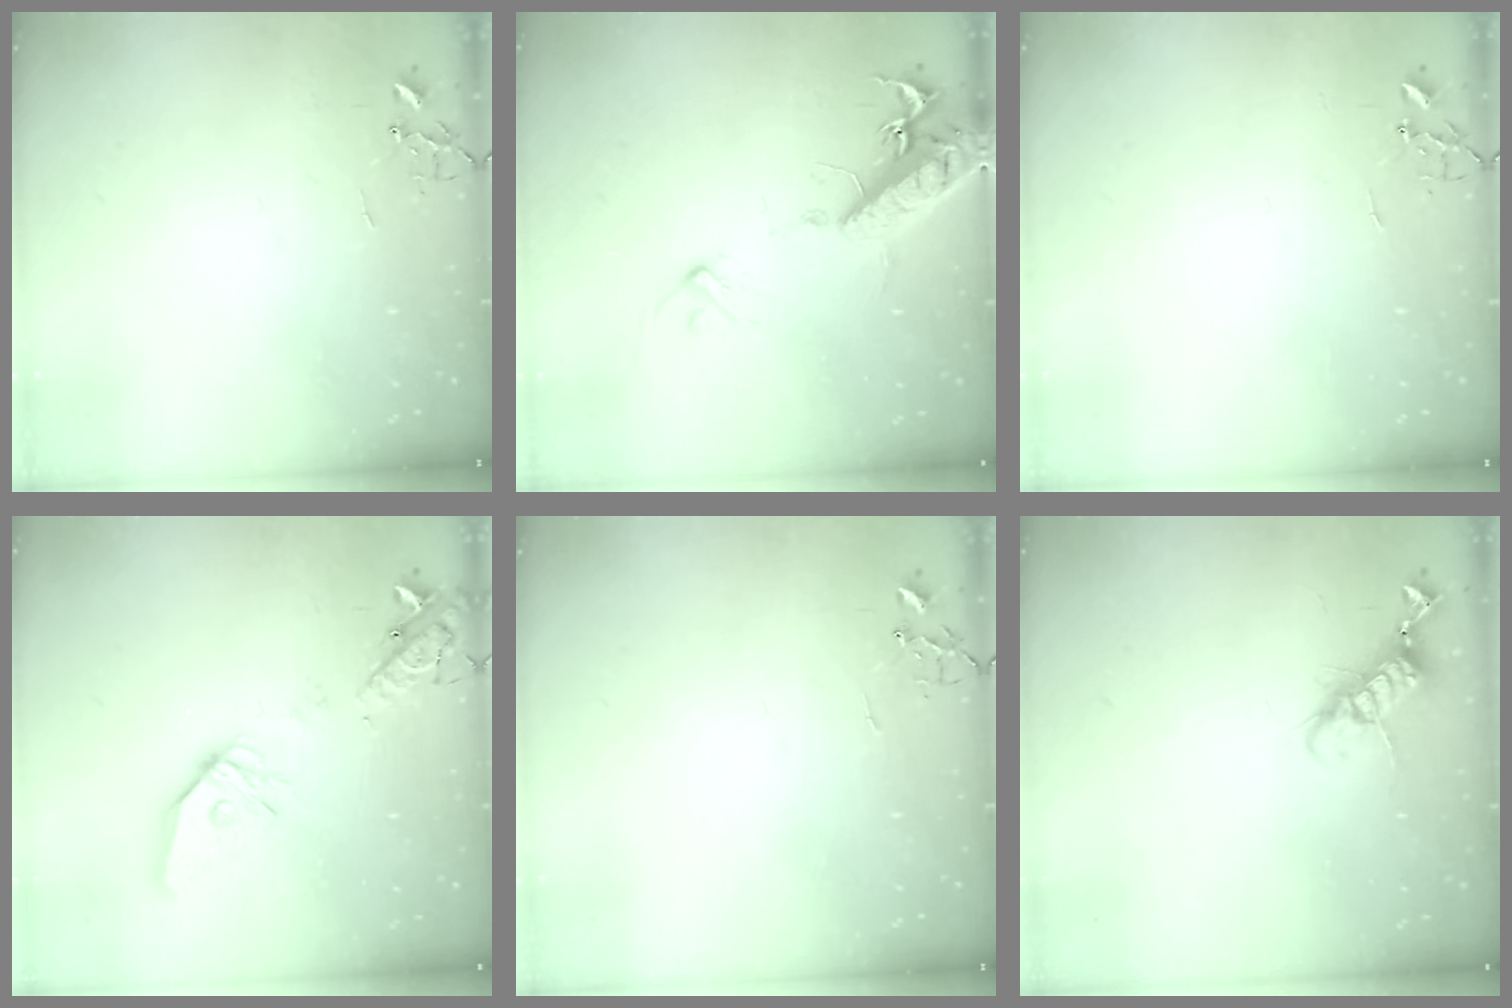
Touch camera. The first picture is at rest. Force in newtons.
{"total": 17.9, "press": 17.6, "slide": 3.5}
{"total": 0.0}
{"total": 18.6, "press": 18.3, "slide": 3.1}
{"total": 0.0}
{"total": 11.8, "press": 11.7, "slide": 1.4}